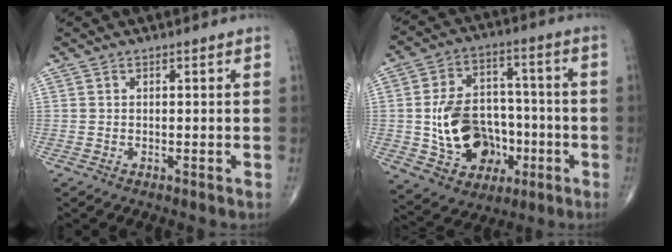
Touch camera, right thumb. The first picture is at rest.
{"total": 17.0, "force": [-3.5, 12.7, 10.8], "torque": [-0.140, 0.036, -0.045]}